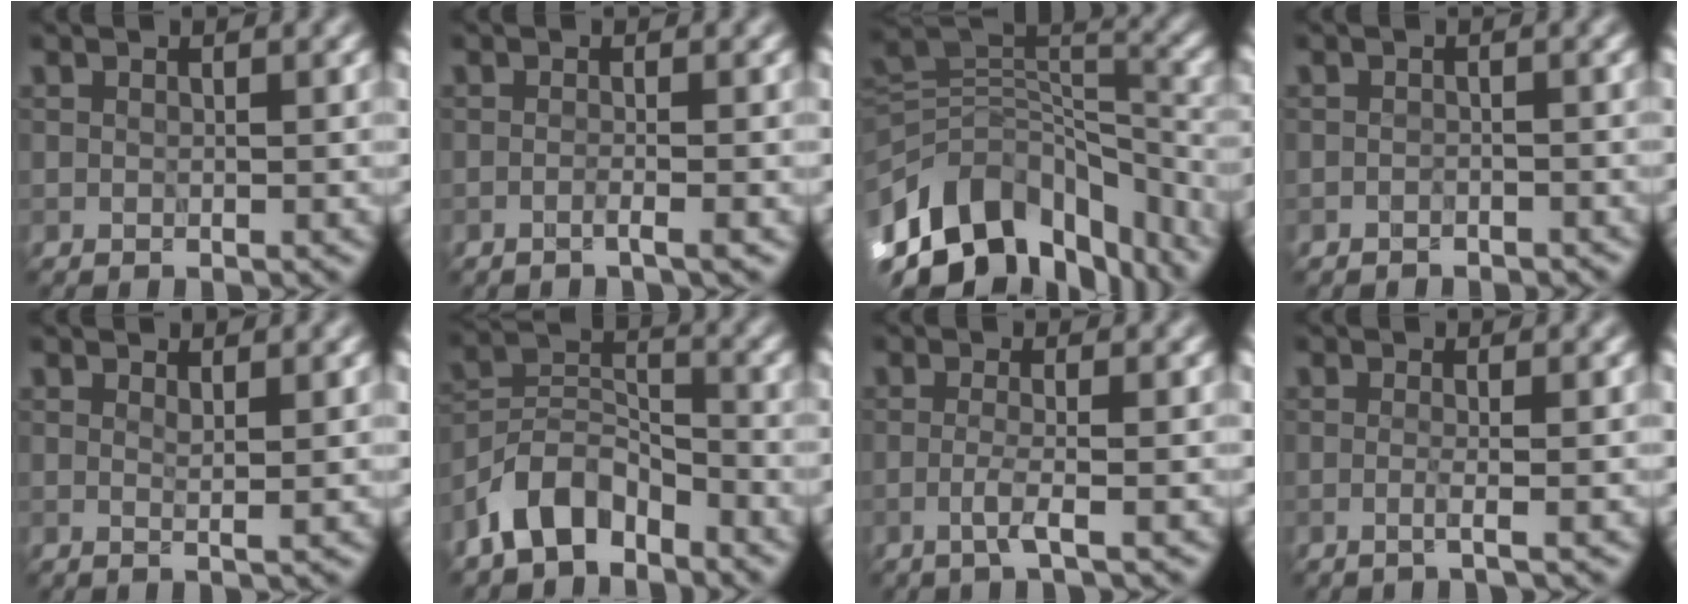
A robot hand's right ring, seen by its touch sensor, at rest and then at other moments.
{"total": 1.3, "force": [-0.7, 0.3, 1.1], "torque": [-0.009, -0.002, -0.020]}
{"total": 12.5, "force": [-7.0, 7.6, 7.1], "torque": [-0.147, 0.011, -0.108]}
{"total": 1.1, "force": [-1.0, 0.4, -0.1], "torque": [0.007, 0.003, -0.019]}
{"total": 1.0, "force": [0.5, 0.1, 0.8], "torque": [-0.014, 0.000, 0.008]}
{"total": 6.1, "force": [-4.4, 3.1, 2.7], "torque": [-0.047, 0.009, -0.094]}
{"total": 2.0, "force": [-0.8, 0.3, 1.8], "torque": [-0.033, 0.004, -0.026]}
{"total": 1.5, "force": [-0.2, 0.5, 1.4], "torque": [-0.015, -0.003, -0.019]}